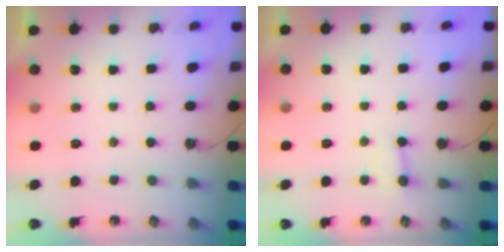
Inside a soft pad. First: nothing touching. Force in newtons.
{"total": 2.4, "press": 2.4, "slide": 0.1}